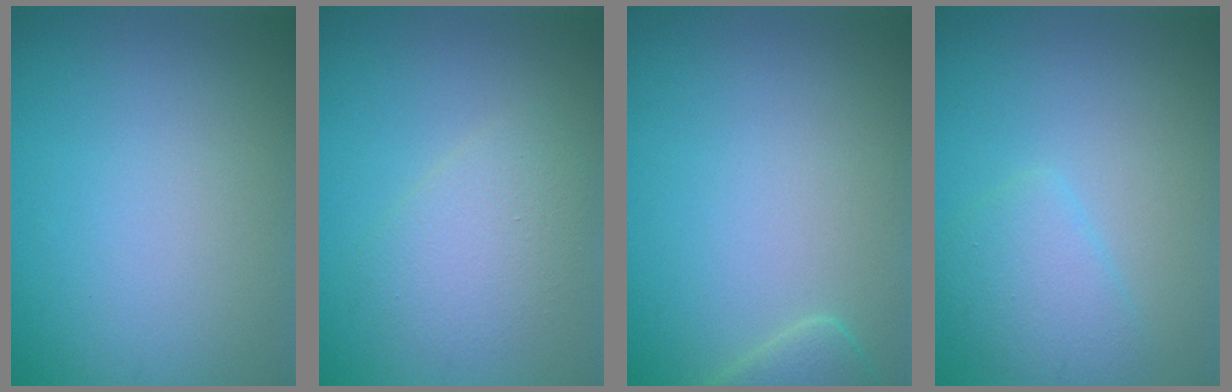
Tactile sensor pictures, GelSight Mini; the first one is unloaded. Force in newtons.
{"total": 3.0, "press": 3.0, "slide": 0.2}
{"total": 2.3, "press": 2.2, "slide": 0.4}
{"total": 2.7, "press": 2.7, "slide": 0.2}